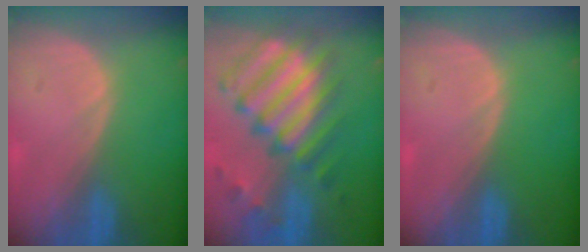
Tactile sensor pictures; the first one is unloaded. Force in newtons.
{"total": 11.7, "press": 10.3, "slide": 5.6}
{"total": 0.0}